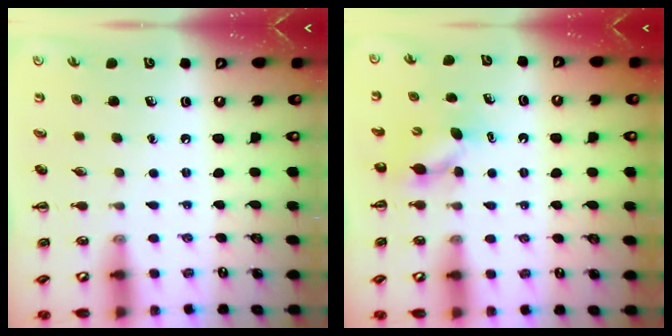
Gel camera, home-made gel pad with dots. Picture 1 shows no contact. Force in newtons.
{"total": 3.9, "press": 3.8, "slide": 1.0}